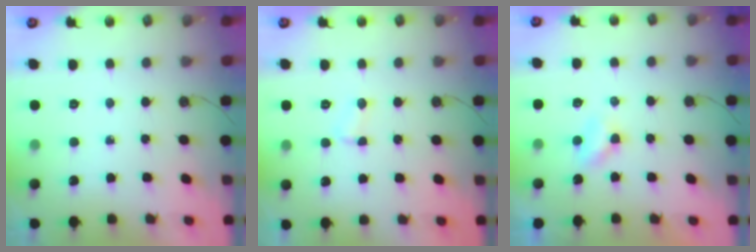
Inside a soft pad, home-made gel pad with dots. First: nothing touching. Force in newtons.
{"total": 3.3, "press": 3.3, "slide": 0.3}
{"total": 2.4, "press": 2.4, "slide": 0.6}